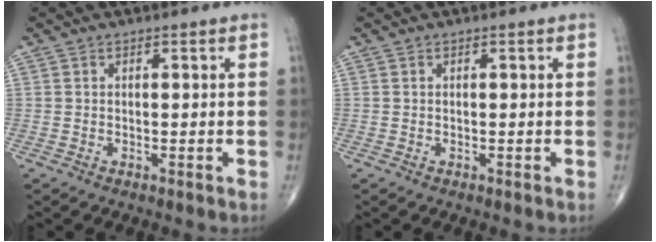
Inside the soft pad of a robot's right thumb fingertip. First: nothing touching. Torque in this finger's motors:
{"motor_torque": [0.01, 0.01, -0.03, 0.02, 0.01]}